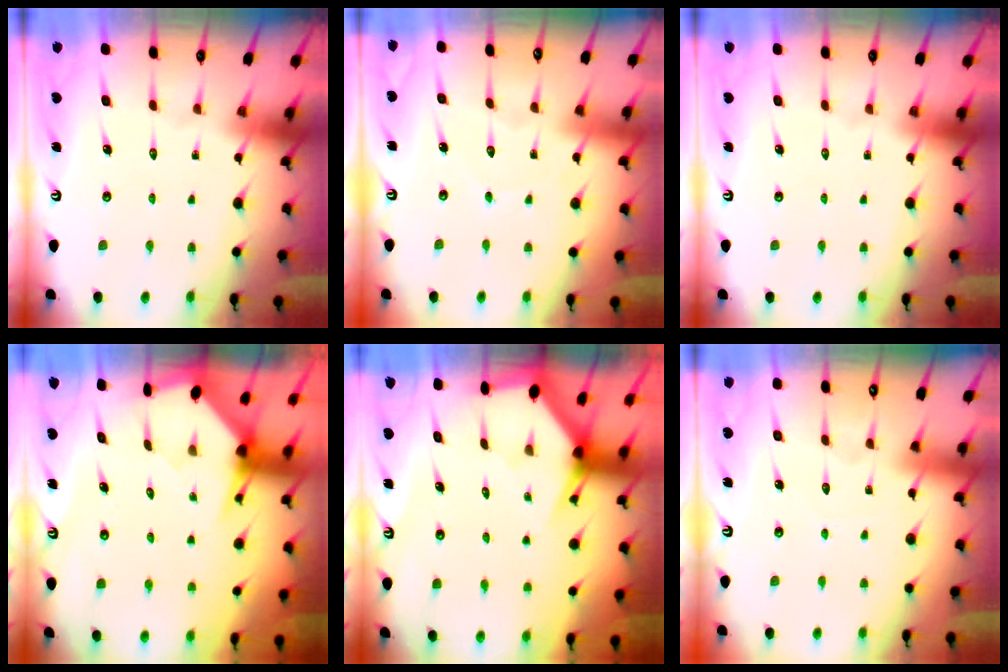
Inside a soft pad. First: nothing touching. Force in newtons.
{"total": 3.5, "press": 3.4, "slide": 0.3}
{"total": 0.0}
{"total": 3.5, "press": 3.5, "slide": 0.3}
{"total": 2.9, "press": 2.9, "slide": 0.2}
{"total": 2.9, "press": 2.9, "slide": 0.3}